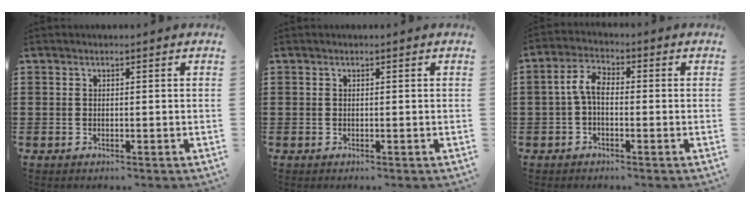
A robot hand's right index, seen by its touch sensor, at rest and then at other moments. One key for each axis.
{"total": 0.0}
{"total": 4.5, "fx": -0.5, "fy": 2.3, "fz": 3.9, "tx": -0.096, "ty": 0.002, "tz": -0.017}